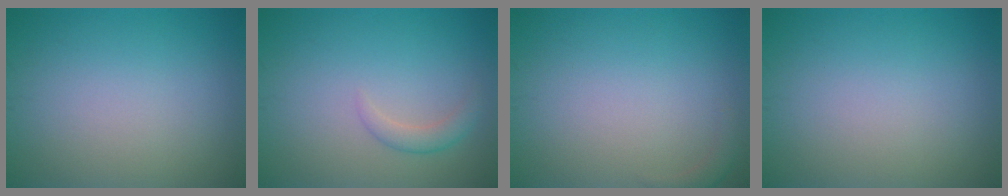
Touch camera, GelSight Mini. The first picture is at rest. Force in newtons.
{"total": 1.5, "press": 1.5, "slide": 0.1}
{"total": 1.0, "press": 1.0, "slide": 0.2}
{"total": 0.0}